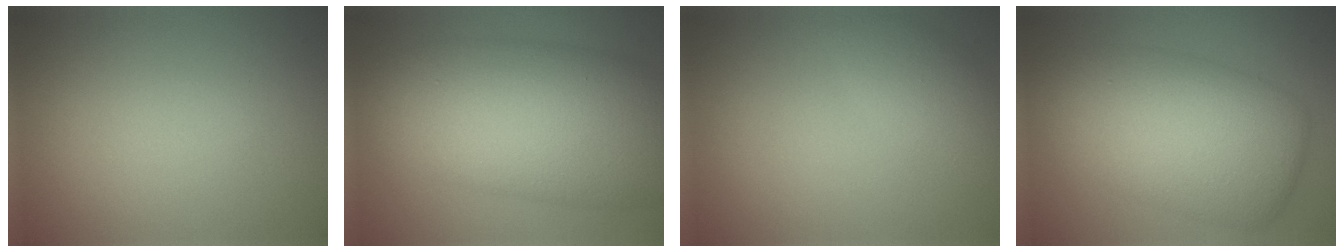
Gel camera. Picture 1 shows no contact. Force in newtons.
{"total": 12.7, "press": 12.7, "slide": 0.3}
{"total": 2.3, "press": 2.3, "slide": 0.2}
{"total": 10.3, "press": 10.3, "slide": 0.2}